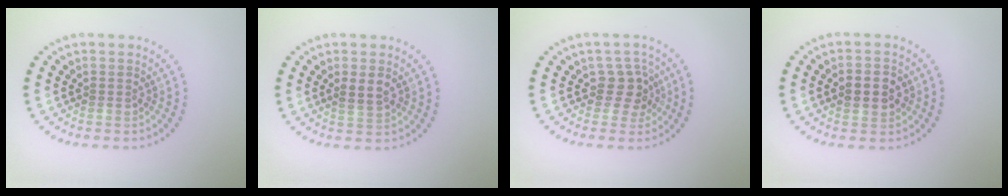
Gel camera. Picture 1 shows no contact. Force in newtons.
{"total": 1.7, "press": 1.7, "slide": 0.3}
{"total": 2.6, "press": 2.1, "slide": 1.5}
{"total": 2.8, "press": 2.8, "slide": 0.1}